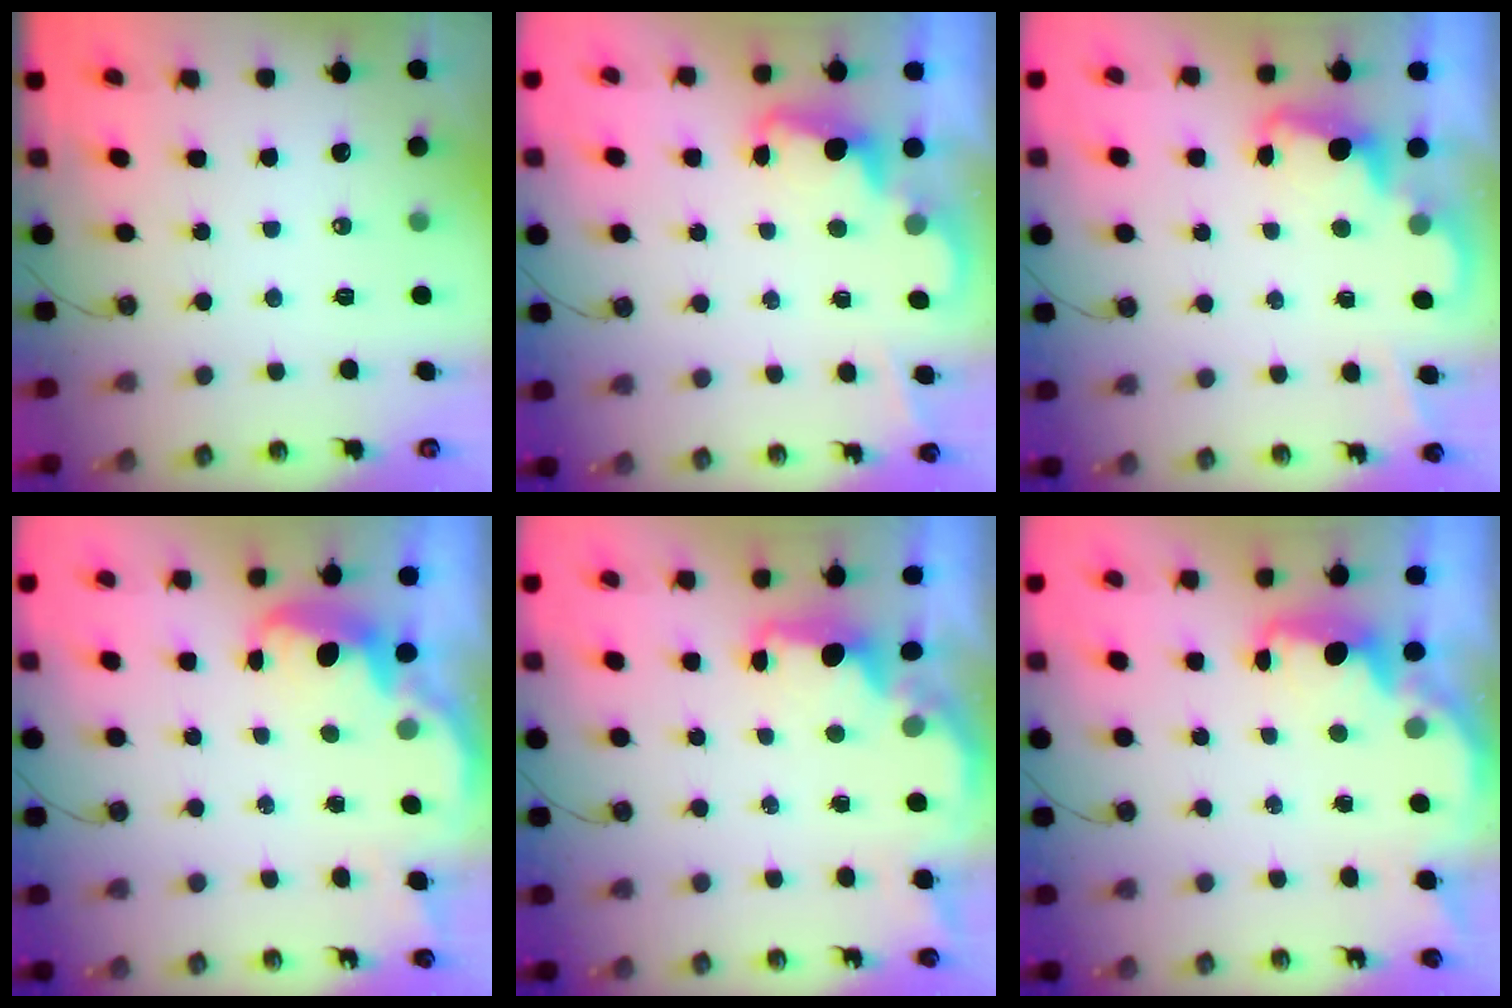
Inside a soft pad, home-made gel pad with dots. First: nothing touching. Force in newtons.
{"total": 2.4, "press": 2.3, "slide": 0.5}
{"total": 2.5, "press": 2.4, "slide": 0.5}
{"total": 2.5, "press": 2.4, "slide": 0.7}
{"total": 1.6, "press": 1.5, "slide": 0.6}
{"total": 2.5, "press": 2.4, "slide": 0.8}